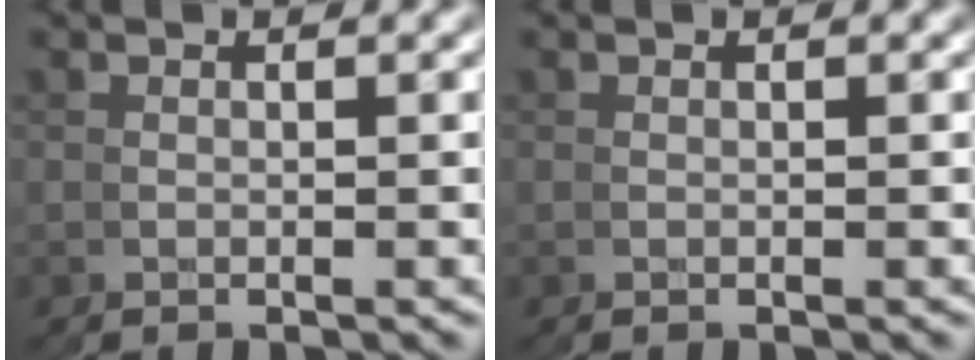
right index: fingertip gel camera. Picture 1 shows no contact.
{"total": 0.0}